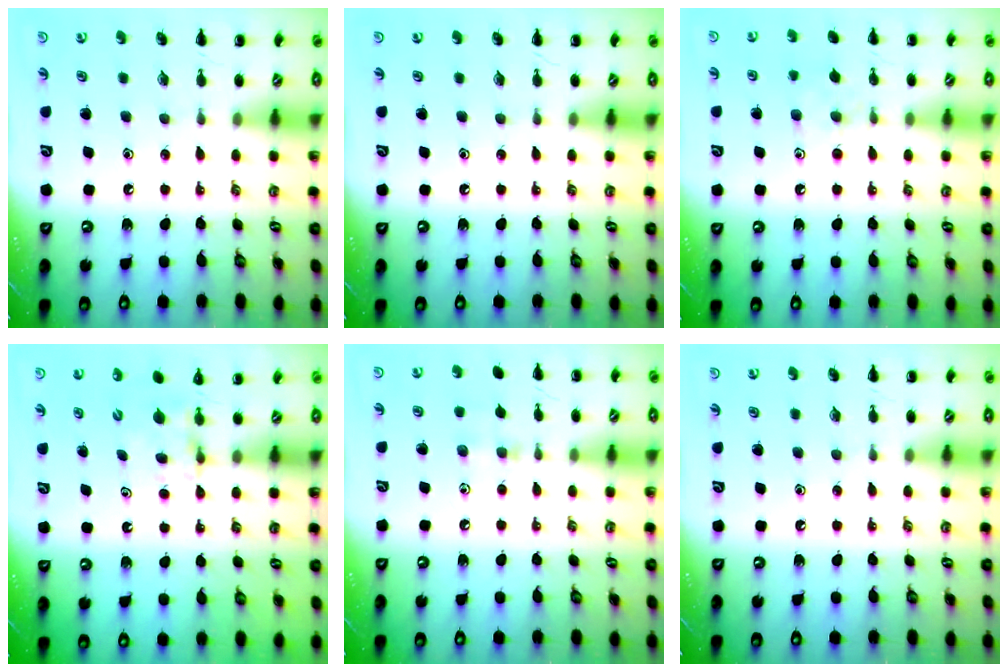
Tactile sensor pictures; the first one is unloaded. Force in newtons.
{"total": 0.0}
{"total": 7.8, "press": 7.5, "slide": 2.0}
{"total": 3.7, "press": 3.6, "slide": 0.7}
{"total": 6.2, "press": 6.0, "slide": 1.6}
{"total": 0.0}